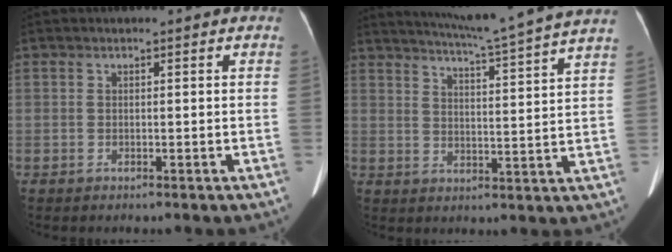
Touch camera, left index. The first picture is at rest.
{"total": 18.1, "force": [16.2, -2.2, 7.8], "torque": [-0.137, -0.037, 0.206]}